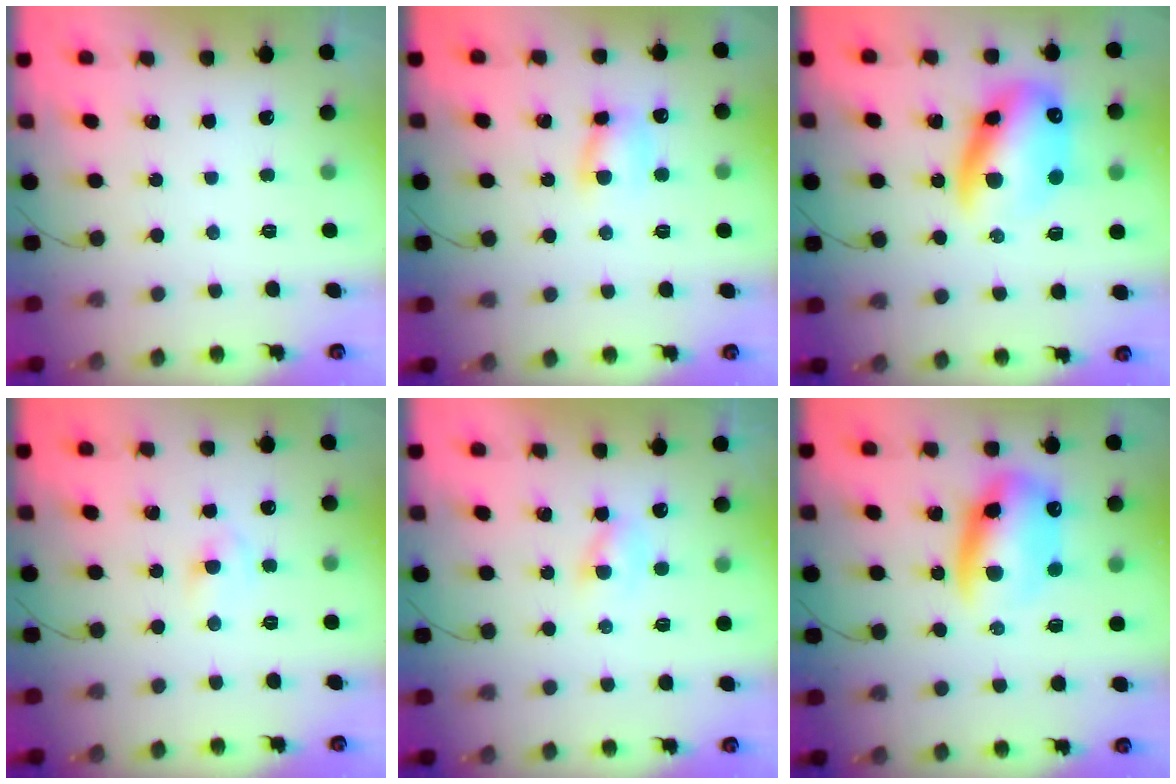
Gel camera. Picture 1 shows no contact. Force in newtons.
{"total": 6.4, "press": 6.4, "slide": 0.5}
{"total": 16.8, "press": 16.3, "slide": 4.1}
{"total": 4.5, "press": 4.3, "slide": 1.3}
{"total": 2.0, "press": 1.8, "slide": 0.9}
{"total": 12.9, "press": 12.4, "slide": 3.5}